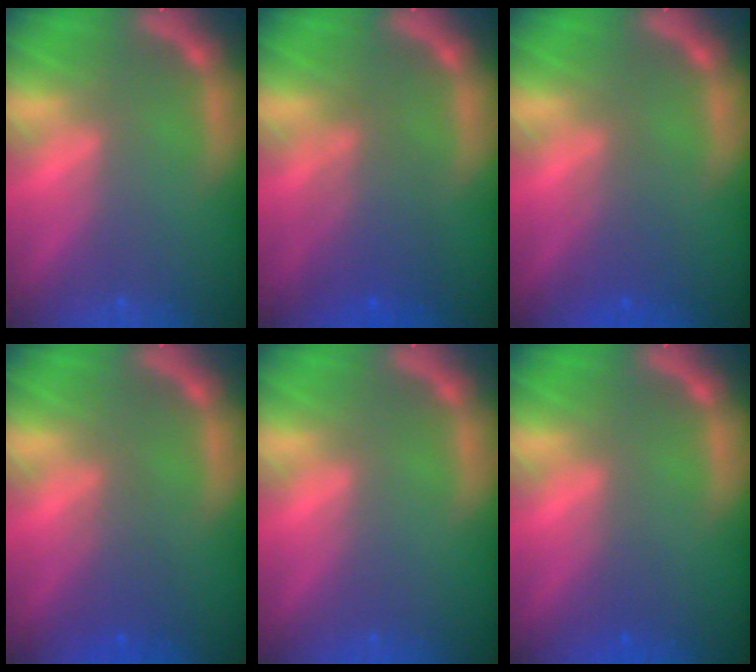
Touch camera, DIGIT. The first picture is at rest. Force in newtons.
{"total": 4.6}
{"total": 2.5}
{"total": 2.5}
{"total": 0.0}
{"total": 0.9}